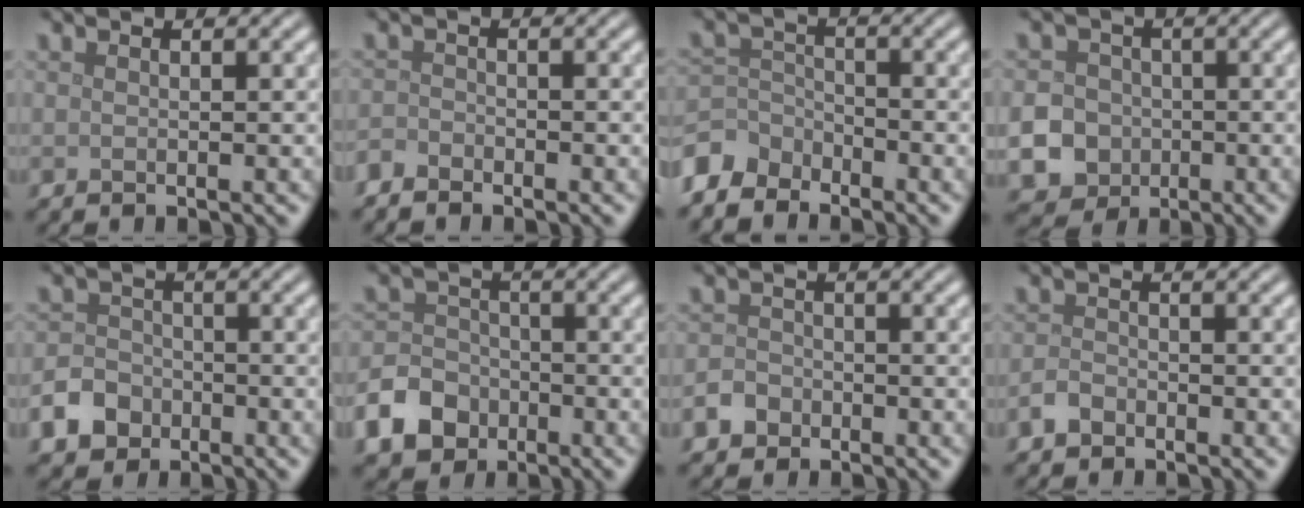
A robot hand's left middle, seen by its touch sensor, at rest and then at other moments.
{"total": 1.6, "force": [-1.5, 0.5, 0.2], "torque": [-0.006, -0.002, -0.037]}
{"total": 3.8, "force": [-3.3, 1.9, 0.4], "torque": [-0.009, 0.000, -0.078]}
{"total": 13.6, "force": [-4.4, 12.4, 3.2], "torque": [-0.095, -0.037, -0.102]}
{"total": 4.6, "force": [-2.8, 3.4, 1.3], "torque": [-0.017, -0.008, -0.056]}
{"total": 5.7, "force": [-3.1, 4.3, 2.0], "torque": [-0.035, -0.004, -0.071]}
{"total": 2.3, "force": [-1.4, 1.6, 0.6], "torque": [-0.006, 0.003, -0.029]}
{"total": 1.5, "force": [-1.1, 0.9, 0.5], "torque": [-0.006, 0.003, -0.027]}